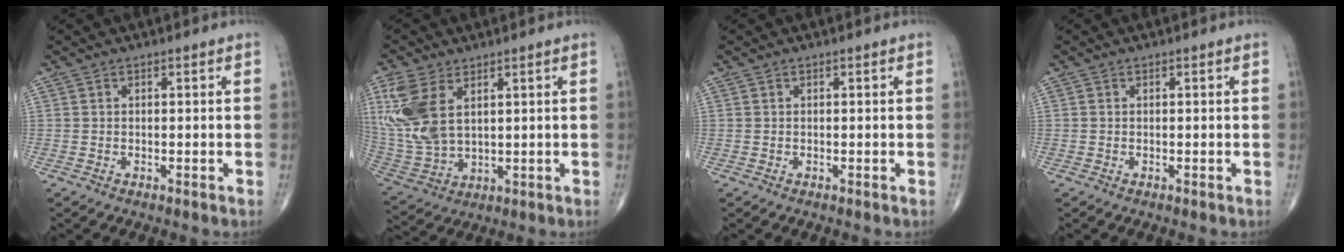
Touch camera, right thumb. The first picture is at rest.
{"total": 13.3, "force": [4.7, 7.7, 9.9], "torque": [-0.230, -0.011, 0.110]}
{"total": 0.0}
{"total": 0.0}